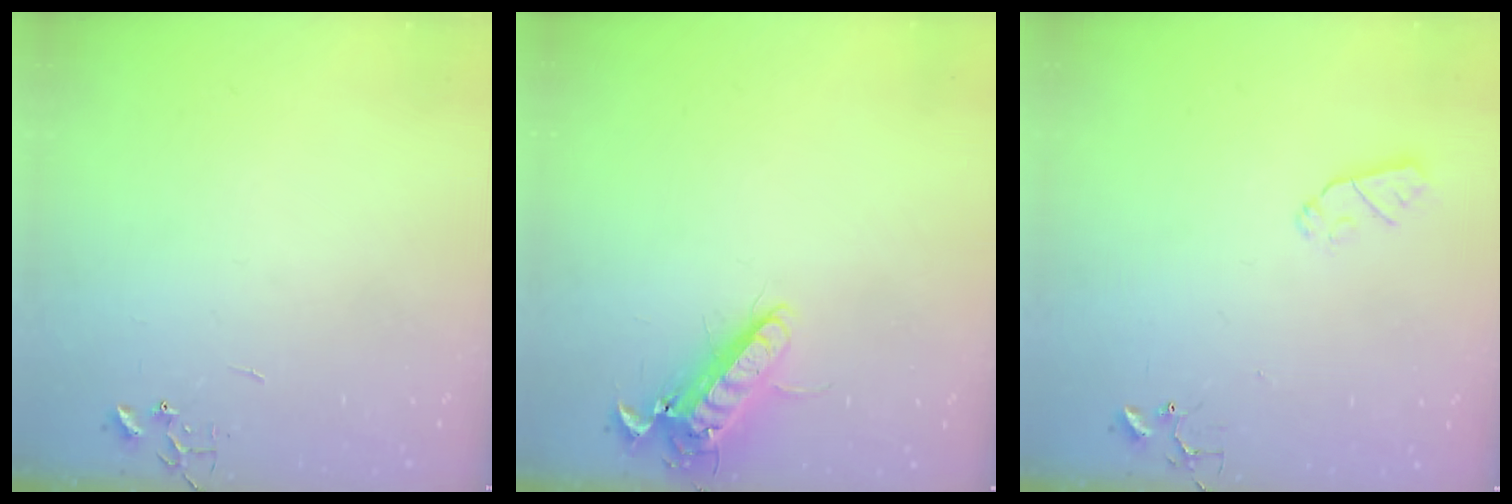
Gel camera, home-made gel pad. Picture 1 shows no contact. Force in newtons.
{"total": 12.5, "press": 12.3, "slide": 2.1}
{"total": 5.5, "press": 5.5, "slide": 0.4}